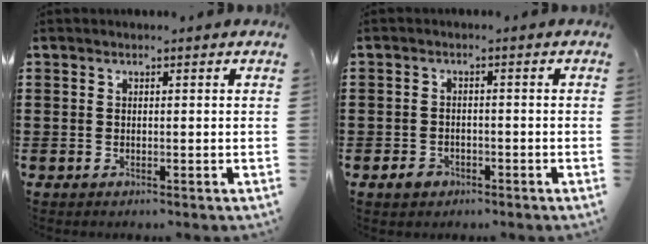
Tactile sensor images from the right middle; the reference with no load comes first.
{"total": 2.1, "force": [-1.4, 1.4, 0.8], "torque": [-0.024, -0.002, -0.030]}